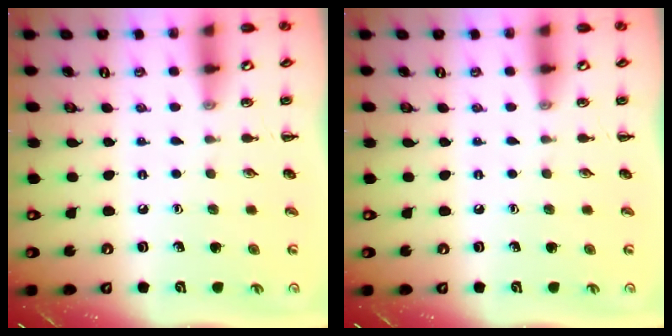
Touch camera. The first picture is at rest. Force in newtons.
{"total": 0.0}